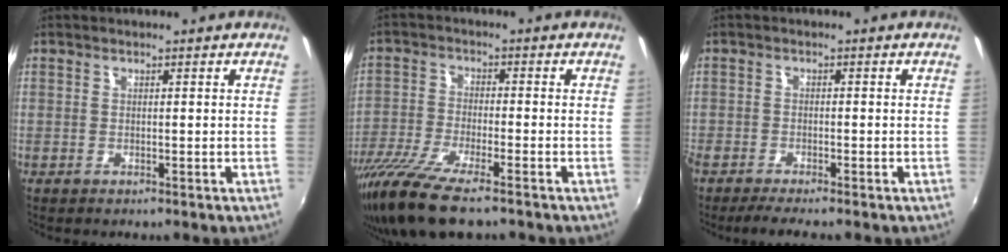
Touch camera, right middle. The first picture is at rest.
{"total": 13.2, "force": [-9.7, 2.6, 8.6], "torque": [-0.193, -0.050, -0.185]}
{"total": 4.1, "force": [-3.6, 0.1, 1.9], "torque": [-0.056, -0.018, -0.066]}